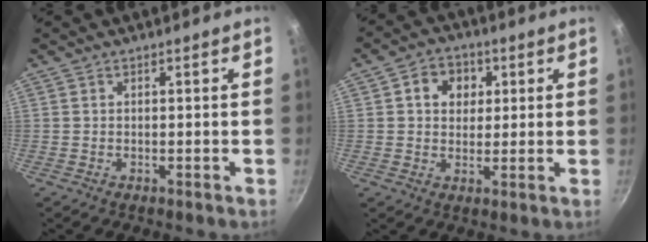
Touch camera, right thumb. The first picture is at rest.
{"total": 7.0, "force": [2.0, 5.8, 3.4], "torque": [-0.021, 0.000, 0.022]}